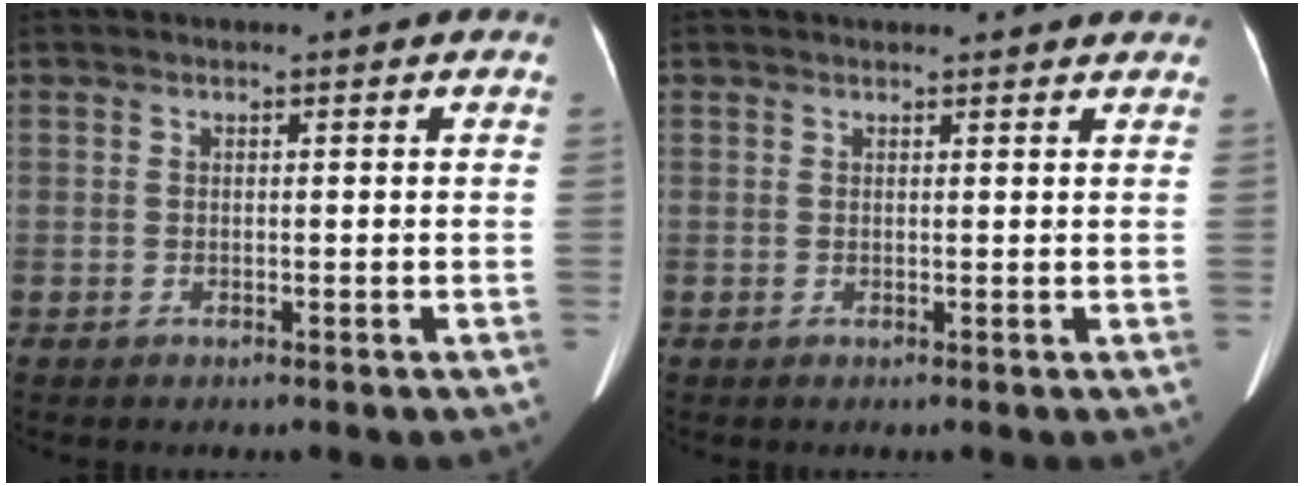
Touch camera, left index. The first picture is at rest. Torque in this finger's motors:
{"motor_torque": [-0.07, 0.00, -0.09, -0.02]}